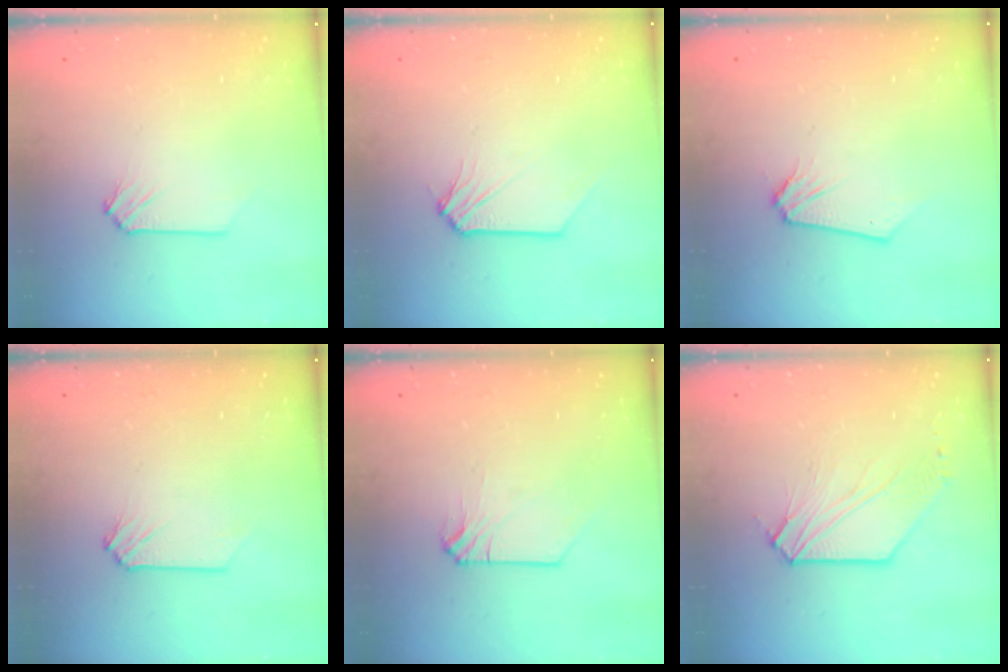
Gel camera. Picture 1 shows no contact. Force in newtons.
{"total": 0.8, "press": 0.8, "slide": 0.1}
{"total": 0.0}
{"total": 0.0}
{"total": 0.0}
{"total": 3.8, "press": 3.8, "slide": 0.2}